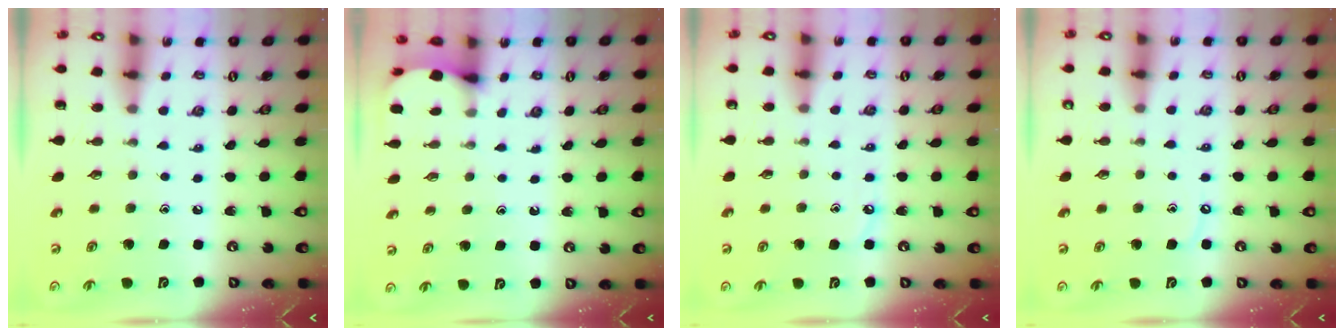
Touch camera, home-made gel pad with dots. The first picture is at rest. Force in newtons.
{"total": 2.4, "press": 2.4, "slide": 0.3}
{"total": 4.0, "press": 4.0, "slide": 0.2}
{"total": 3.6, "press": 3.6, "slide": 0.4}